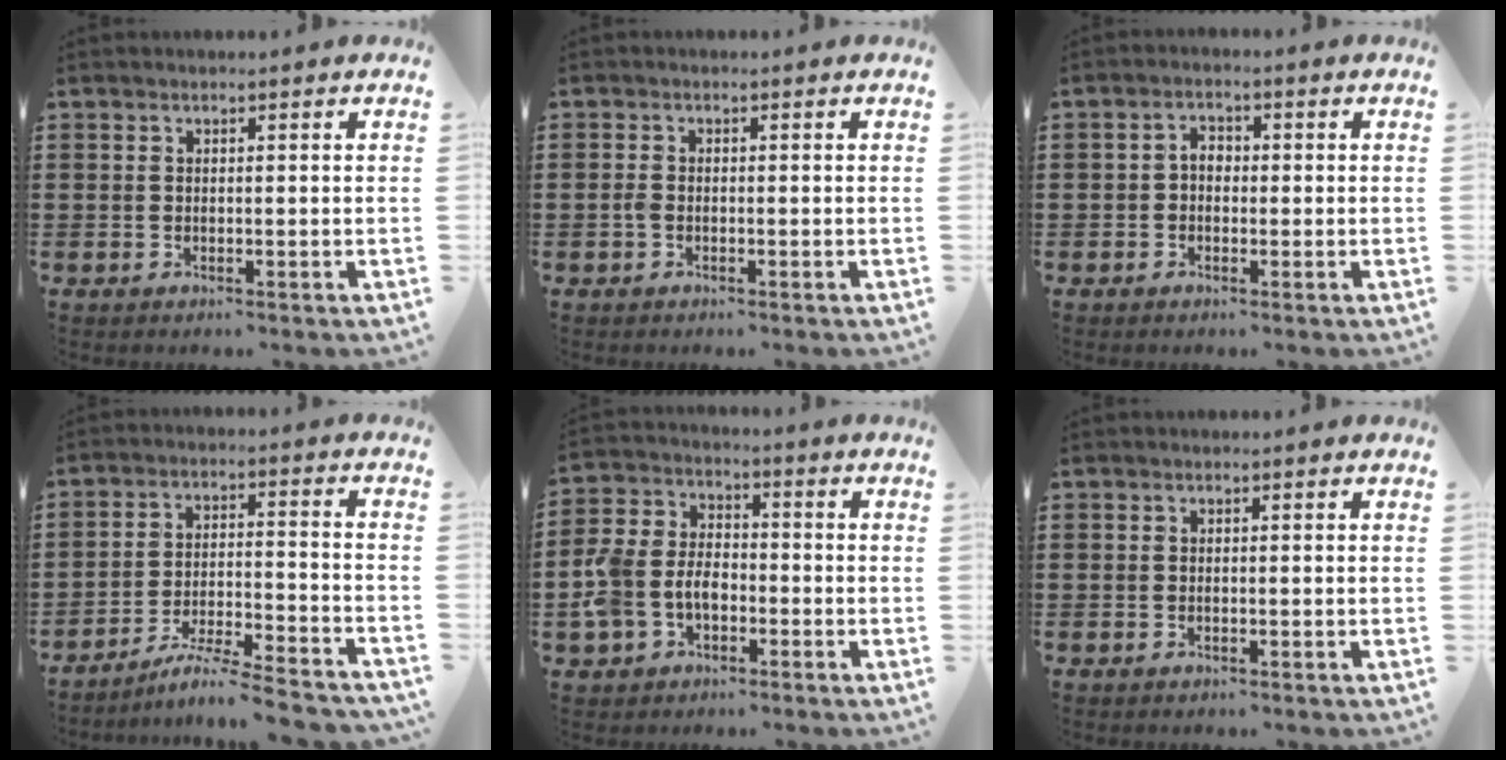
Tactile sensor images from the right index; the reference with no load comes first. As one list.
[{"total": 1.2, "force": [-0.5, 0.6, 0.8], "torque": [-0.025, -0.003, -0.012]}, {"total": 2.0, "force": [-0.5, 1.3, 1.4], "torque": [-0.028, 0.006, -0.012]}, {"total": 6.7, "force": [-6.1, -0.3, 2.9], "torque": [-0.050, -0.008, -0.117]}, {"total": 6.7, "force": [-2.3, 5.0, 3.9], "torque": [-0.117, 0.003, -0.054]}, {"total": 0.0}]